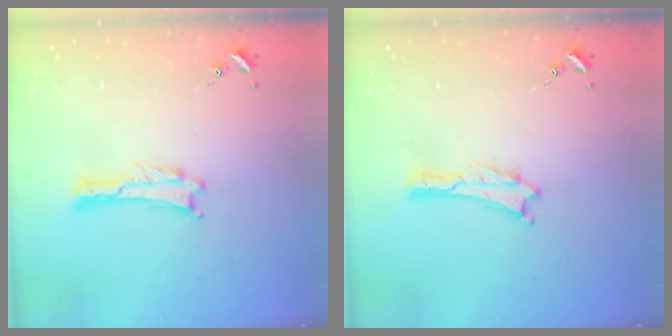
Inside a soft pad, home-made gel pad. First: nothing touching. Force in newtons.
{"total": 0.0}